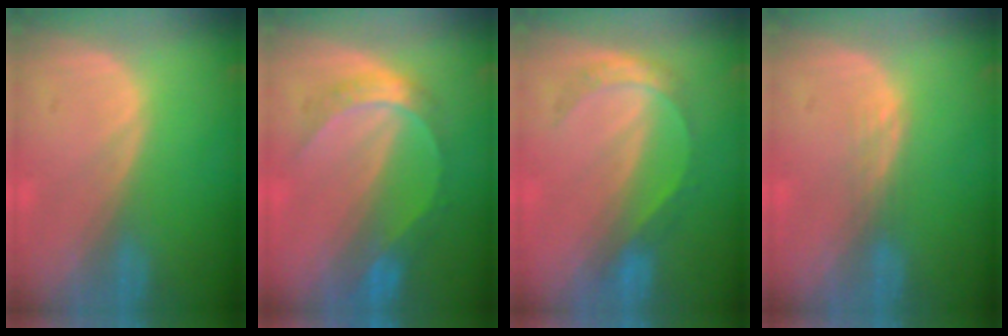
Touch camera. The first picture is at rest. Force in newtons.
{"total": 6.7, "press": 5.8, "slide": 3.4}
{"total": 4.5, "press": 4.5, "slide": 0.2}
{"total": 1.5, "press": 1.5, "slide": 0.3}